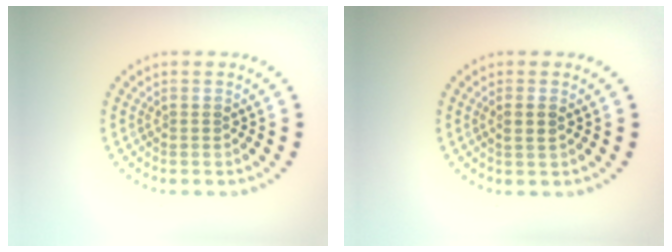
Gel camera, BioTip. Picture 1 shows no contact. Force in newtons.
{"total": 1.2, "press": 1.1, "slide": 0.5}